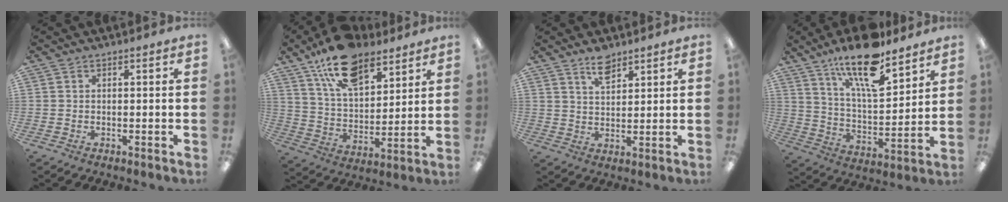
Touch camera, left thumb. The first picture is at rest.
{"total": 17.1, "force": [11.7, 8.3, 9.4], "torque": [-0.170, -0.049, 0.212]}
{"total": 5.7, "force": [4.4, 2.3, 2.8], "torque": [-0.048, -0.019, 0.078]}
{"total": 19.0, "force": [13.5, 6.0, 11.9], "torque": [-0.194, -0.081, 0.224]}